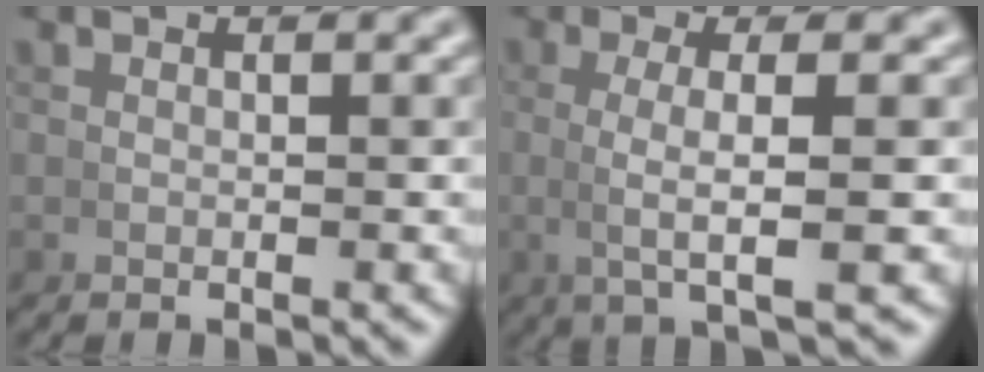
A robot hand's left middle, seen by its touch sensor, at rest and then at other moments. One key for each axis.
{"total": 4.3, "fx": 0.5, "fy": 0.1, "fz": 4.2, "tx": -0.077, "ty": -0.002, "tz": 0.012}